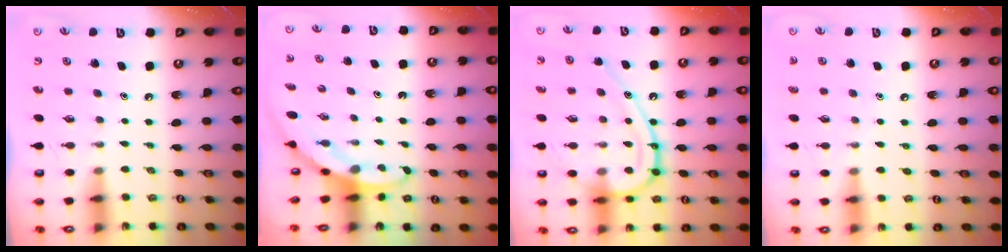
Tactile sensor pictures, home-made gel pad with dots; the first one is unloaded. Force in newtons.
{"total": 2.8, "press": 2.8, "slide": 0.0}
{"total": 17.3, "press": 17.2, "slide": 1.7}
{"total": 5.3, "press": 5.3, "slide": 0.5}